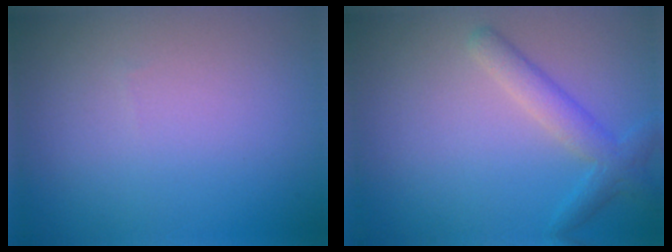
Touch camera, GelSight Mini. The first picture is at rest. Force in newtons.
{"total": 2.9, "press": 2.9, "slide": 0.1}